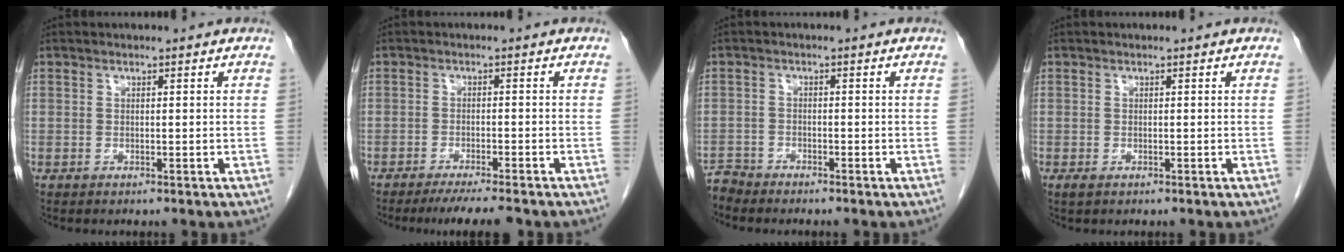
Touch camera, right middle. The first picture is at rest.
{"total": 6.2, "force": [-5.3, -0.1, 3.2], "torque": [-0.043, -0.016, -0.081]}
{"total": 2.3, "force": [-2.2, 0.0, -0.7], "torque": [0.018, -0.010, -0.043]}
{"total": 0.6, "force": [-0.3, 0.3, 0.4], "torque": [-0.009, -0.001, -0.002]}